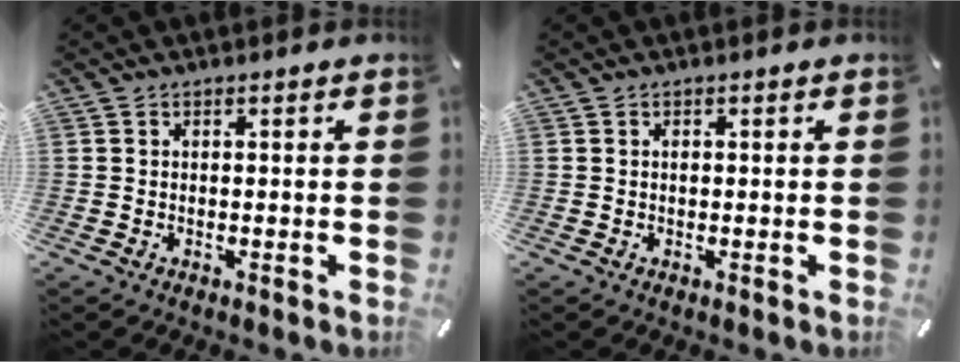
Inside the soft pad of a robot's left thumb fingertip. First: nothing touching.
{"total": 0.5, "force": [0.0, 0.4, 0.4], "torque": [-0.008, -0.002, 0.001]}